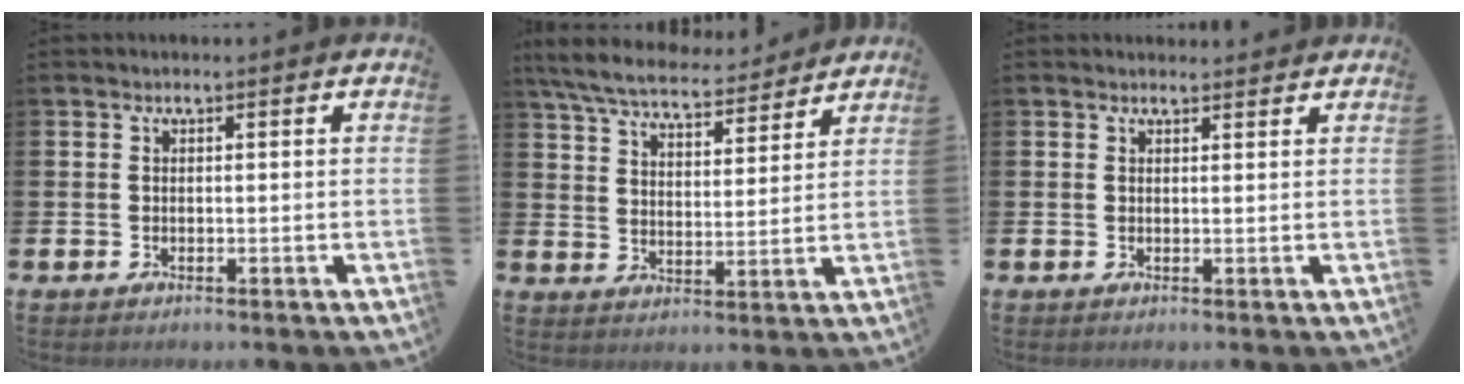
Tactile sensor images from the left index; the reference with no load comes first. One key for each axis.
{"total": 7.1, "fx": 6.6, "fy": 1.3, "fz": 2.0, "tx": -0.069, "ty": -0.037, "tz": 0.117}
{"total": 1.2, "fx": 1.1, "fy": 0.2, "fz": 0.1, "tx": 0.012, "ty": -0.004, "tz": 0.018}